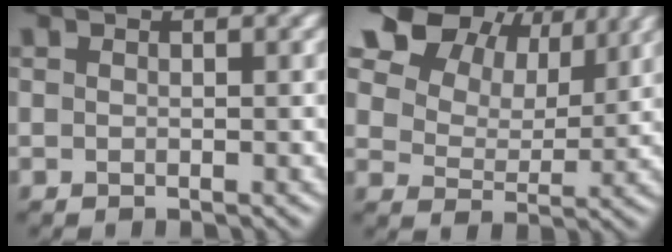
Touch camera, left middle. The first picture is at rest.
{"total": 14.9, "force": [8.6, 9.5, 7.5], "torque": [-0.166, 0.022, 0.175]}